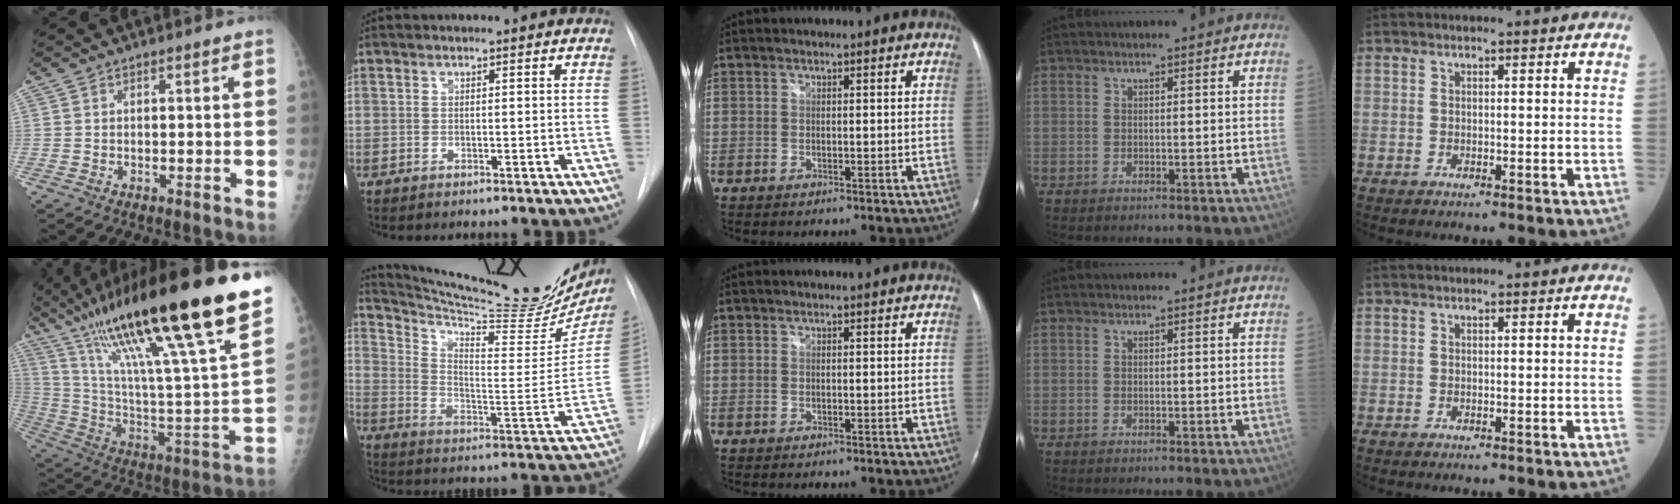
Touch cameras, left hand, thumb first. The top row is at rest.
{"thumb": {"total": 39.1, "force": [23.8, 4.8, 30.7], "torque": [-0.436, -0.043, 0.398]}, "index": {"total": 26.5, "force": [23.1, 3.0, 12.5], "torque": [-0.199, -0.082, 0.318]}}